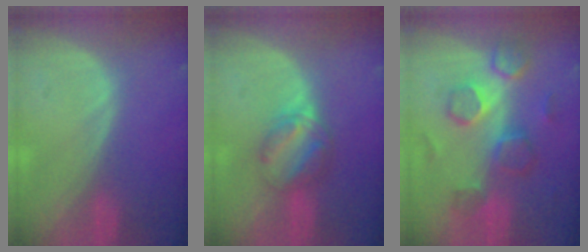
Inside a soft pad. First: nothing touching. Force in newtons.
{"total": 6.2, "press": 5.3, "slide": 3.2}
{"total": 8.7, "press": 8.4, "slide": 2.2}